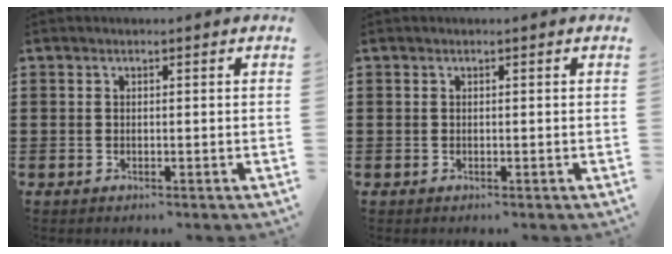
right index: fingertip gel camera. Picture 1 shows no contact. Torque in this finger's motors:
{"motor_torque": [0.28, 0.74, 0.00, 0.01]}